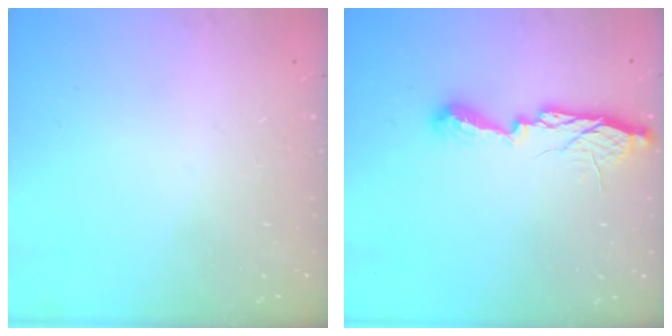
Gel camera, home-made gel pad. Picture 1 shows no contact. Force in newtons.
{"total": 10.7, "press": 10.7, "slide": 0.3}